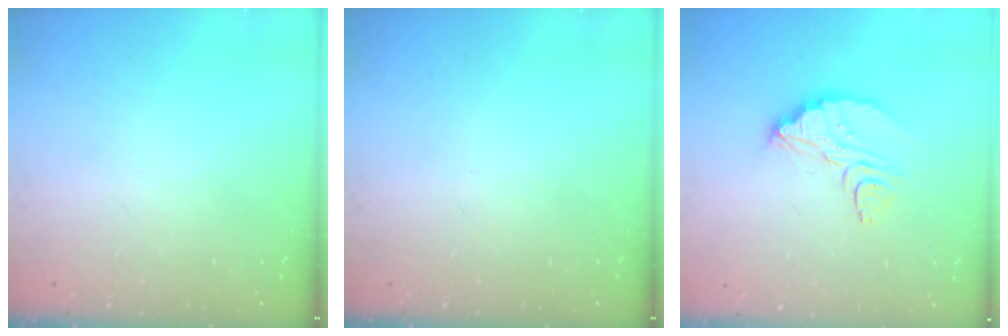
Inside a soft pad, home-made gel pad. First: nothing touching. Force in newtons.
{"total": 0.0}
{"total": 10.1, "press": 10.1, "slide": 0.7}